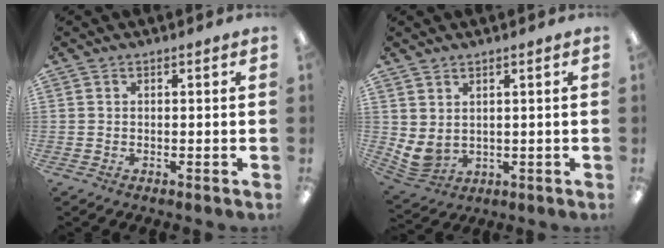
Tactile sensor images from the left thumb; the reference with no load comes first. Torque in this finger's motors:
{"motor_torque": [0.68, 0.77, 0.44, -0.34, 0.02]}